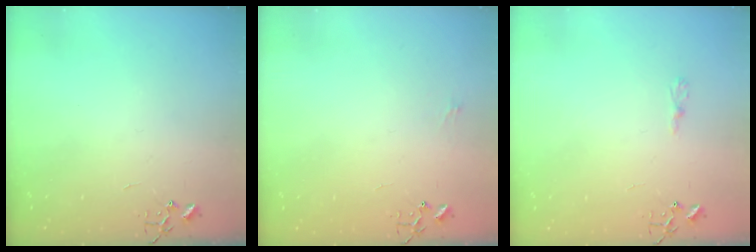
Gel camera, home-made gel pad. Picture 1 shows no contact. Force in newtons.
{"total": 5.0, "press": 5.0, "slide": 0.7}
{"total": 3.6, "press": 3.6, "slide": 0.4}